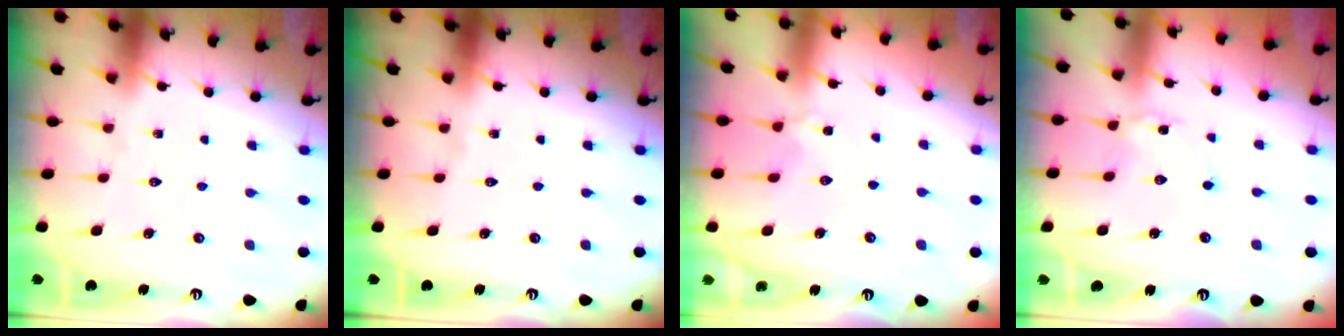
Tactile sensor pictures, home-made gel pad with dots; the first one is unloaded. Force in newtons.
{"total": 0.0}
{"total": 4.0, "press": 4.0, "slide": 0.8}
{"total": 1.4, "press": 1.4, "slide": 0.1}